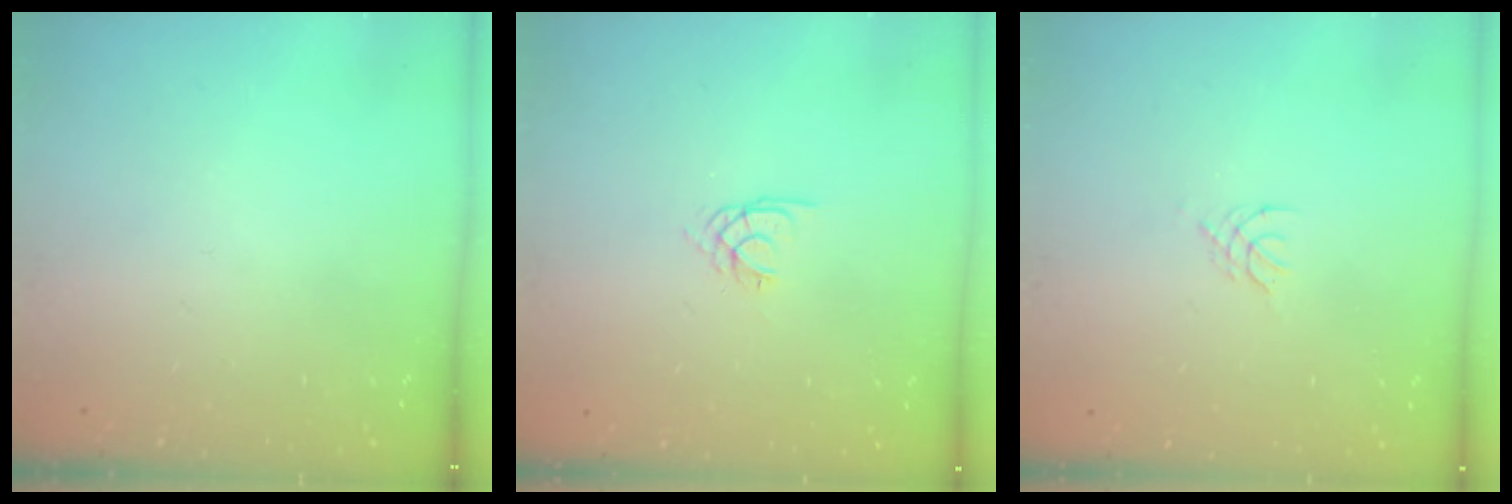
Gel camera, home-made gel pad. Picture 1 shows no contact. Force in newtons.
{"total": 1.7, "press": 1.7, "slide": 0.1}
{"total": 1.2, "press": 1.2, "slide": 0.3}